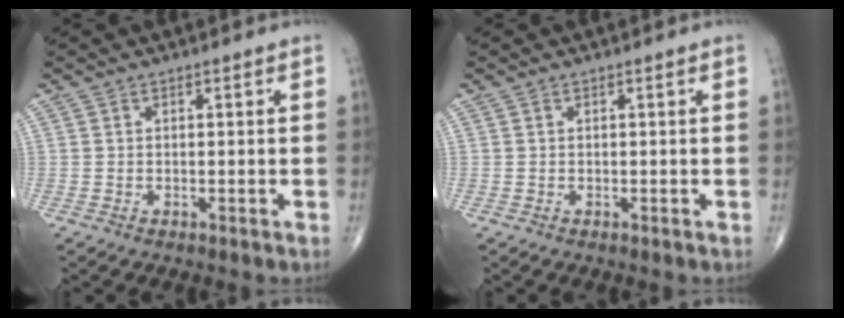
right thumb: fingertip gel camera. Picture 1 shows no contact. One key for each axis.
{"total": 0.0}